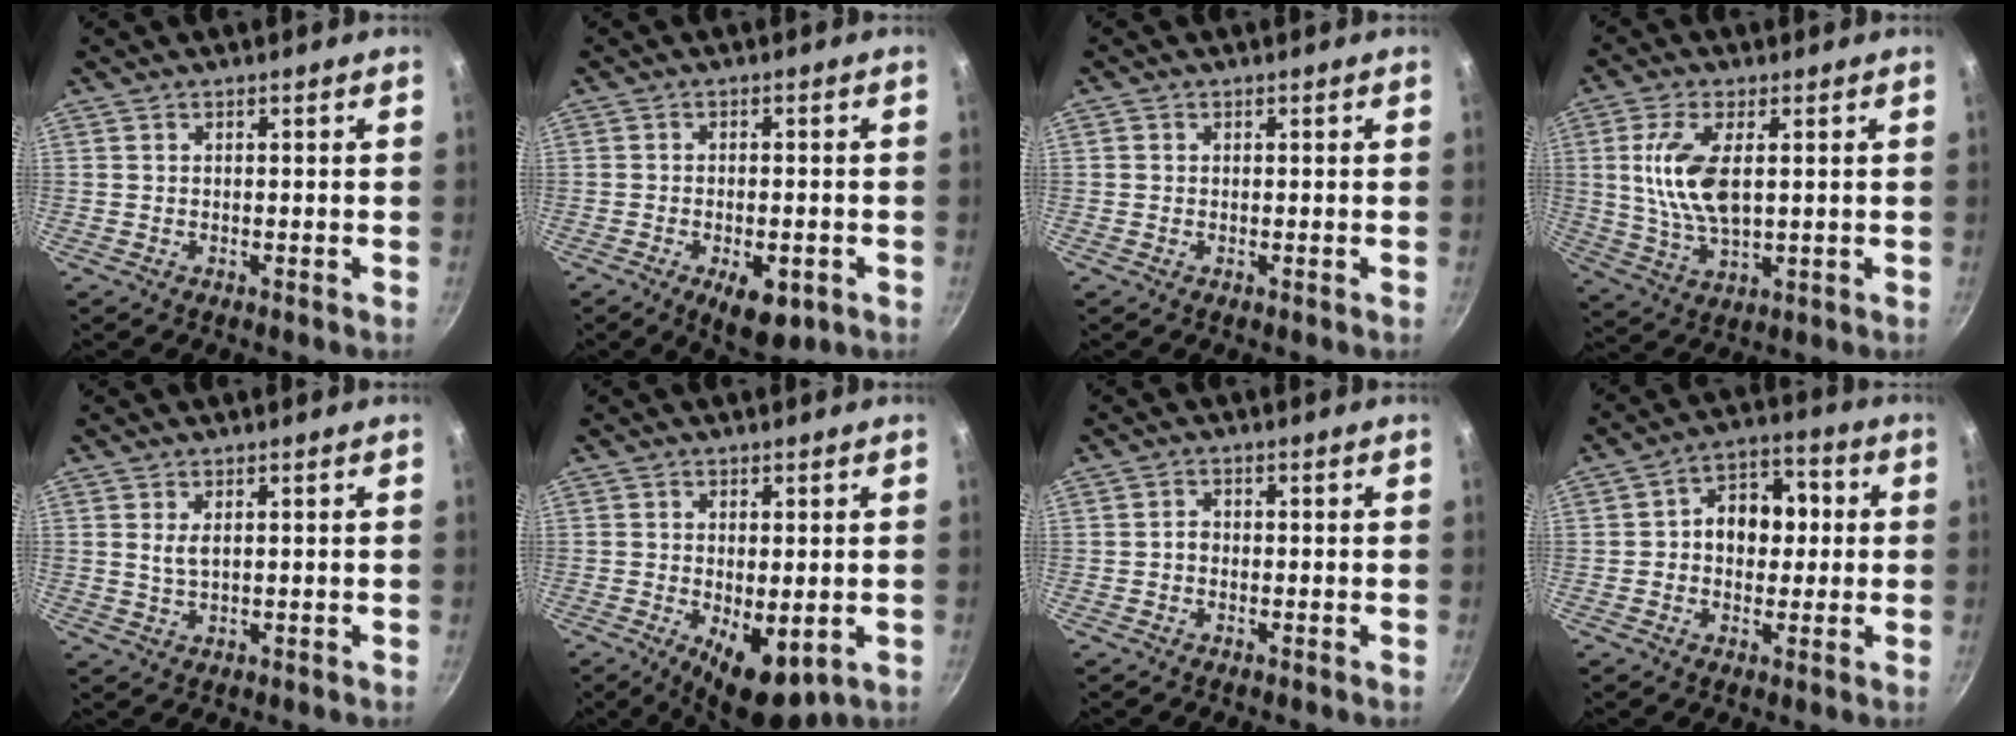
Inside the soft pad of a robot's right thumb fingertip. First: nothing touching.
{"total": 7.7, "force": [-3.1, 3.7, 6.0], "torque": [-0.071, 0.009, -0.034]}
{"total": 0.5, "force": [0.0, 0.5, 0.1], "torque": [0.000, 0.001, -0.002]}
{"total": 11.1, "force": [1.8, 5.2, 9.6], "torque": [-0.187, -0.006, 0.040]}
{"total": 2.4, "force": [0.8, 1.2, 2.0], "torque": [-0.033, -0.005, 0.017]}
{"total": 8.9, "force": [-2.0, 4.0, 7.7], "torque": [-0.099, -0.009, -0.014]}
{"total": 1.5, "force": [-0.4, 1.2, 0.8], "torque": [-0.010, 0.008, -0.007]}
{"total": 10.3, "force": [0.6, 7.7, 6.8], "torque": [-0.056, 0.023, -0.006]}